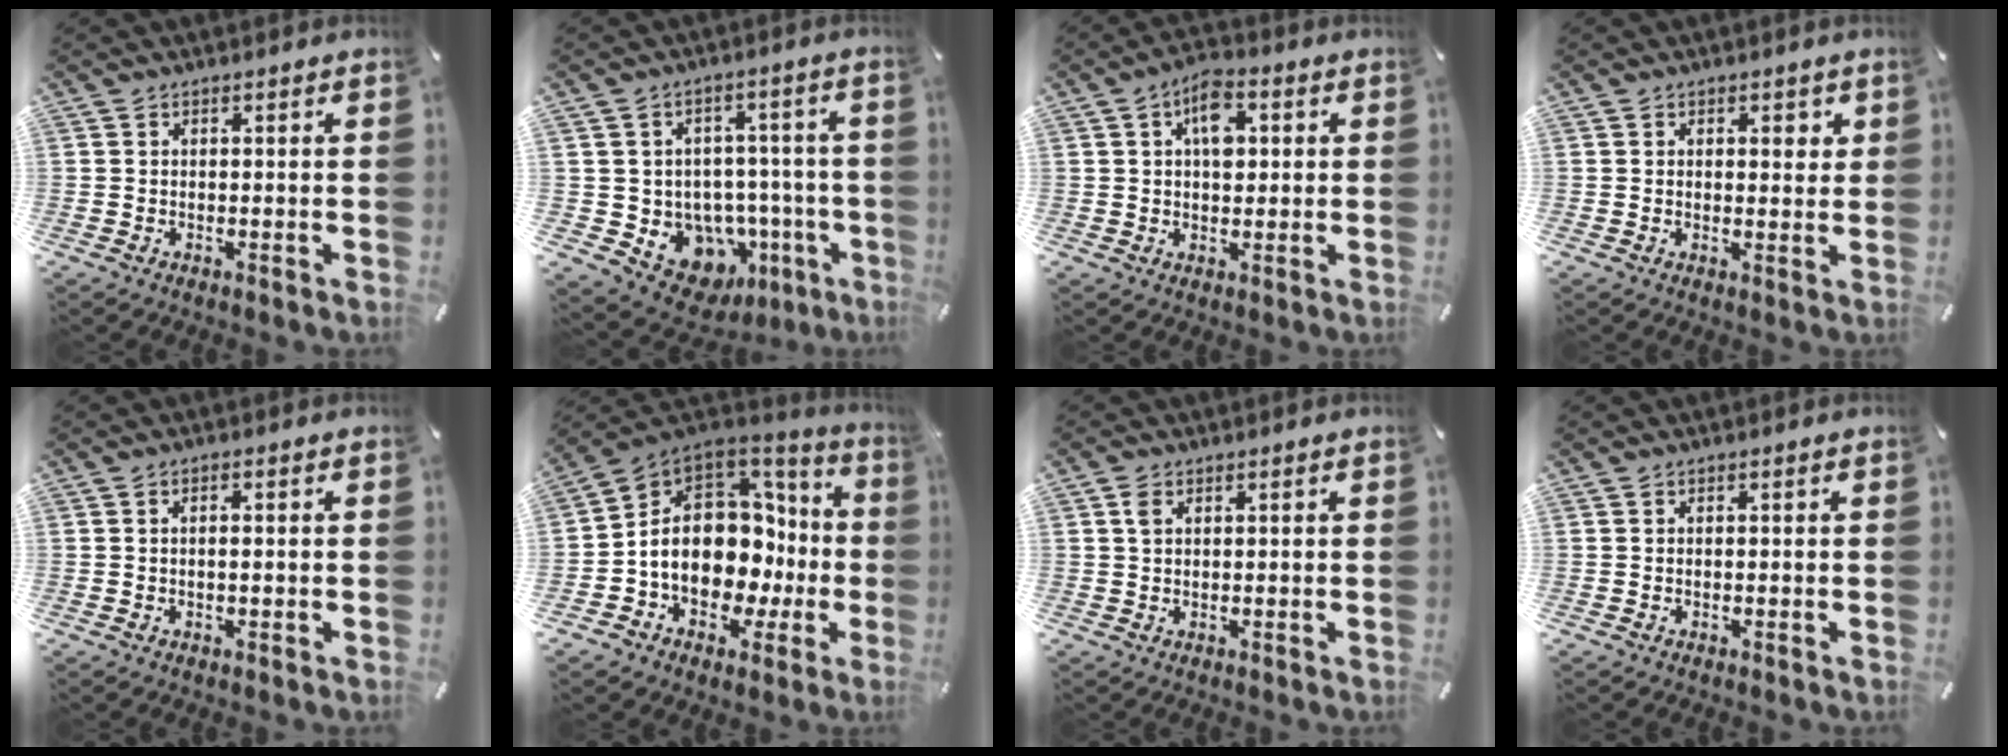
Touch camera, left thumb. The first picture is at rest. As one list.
[{"total": 10.7, "force": [-3.5, 9.4, 3.8], "torque": [-0.039, 0.009, -0.039]}, {"total": 7.6, "force": [2.0, 4.7, 5.7], "torque": [-0.083, 0.001, 0.030]}, {"total": 2.0, "force": [0.8, 1.4, 1.2], "torque": [0.000, -0.003, 0.007]}, {"total": 1.2, "force": [0.0, 0.3, 1.1], "torque": [-0.020, 0.001, -0.001]}, {"total": 15.4, "force": [-0.9, 12.2, 9.3], "torque": [-0.149, -0.021, -0.010]}, {"total": 2.0, "force": [0.8, 1.2, 1.4], "torque": [-0.031, 0.004, 0.014]}, {"total": 0.0}]